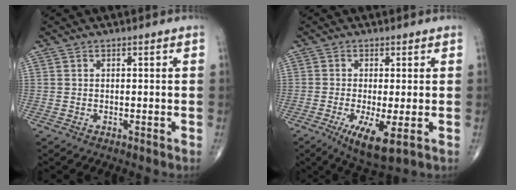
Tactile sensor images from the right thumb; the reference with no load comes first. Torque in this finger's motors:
{"motor_torque": [0.44, 0.82, 0.01, -0.15, 0.19]}